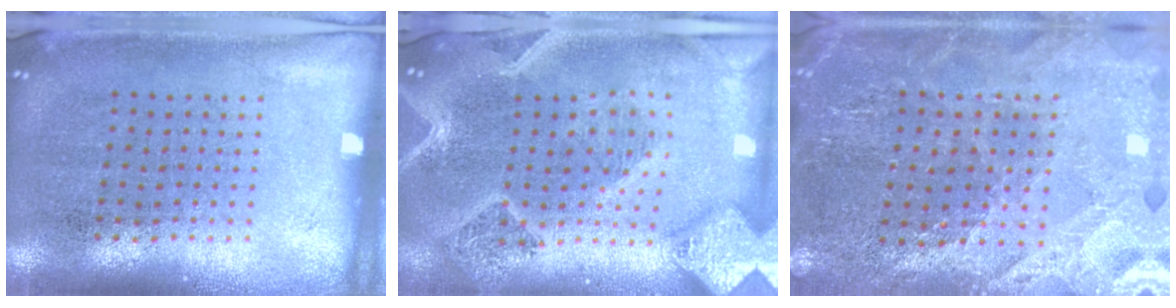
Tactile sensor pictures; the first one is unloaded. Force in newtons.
{"total": 3.3, "press": 2.8, "slide": 1.8}
{"total": 2.6, "press": 2.6, "slide": 0.4}